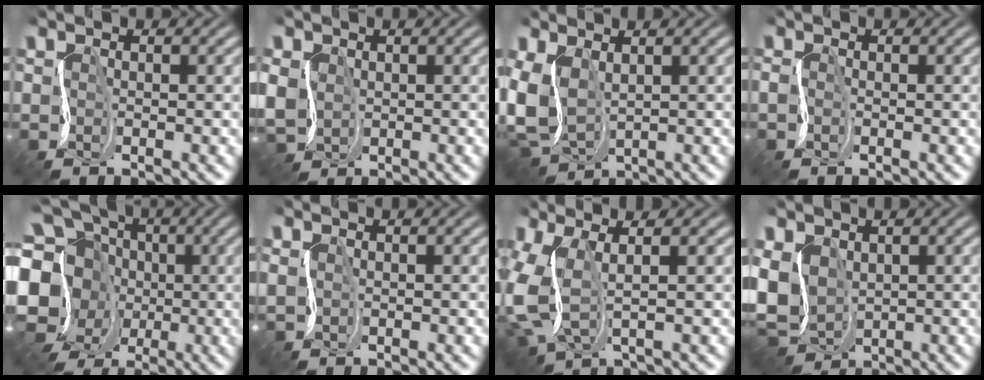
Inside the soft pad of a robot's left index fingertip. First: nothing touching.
{"total": 2.6, "force": [0.2, 2.4, 1.0], "torque": [-0.039, -0.001, -0.001]}
{"total": 6.0, "force": [0.2, 3.6, 4.8], "torque": [-0.134, 0.000, -0.001]}
{"total": 0.8, "force": [-0.6, 0.4, 0.4], "torque": [-0.012, -0.002, -0.015]}
{"total": 15.3, "force": [-2.8, 13.3, 7.0], "torque": [-0.167, 0.015, -0.079]}
{"total": 0.5, "force": [0.2, 0.4, 0.2], "torque": [-0.005, 0.000, 0.002]}
{"total": 6.3, "force": [-0.3, 2.9, 5.6], "torque": [-0.151, -0.005, -0.014]}
{"total": 6.5, "force": [-0.5, 4.7, 4.4], "torque": [-0.116, -0.003, -0.023]}